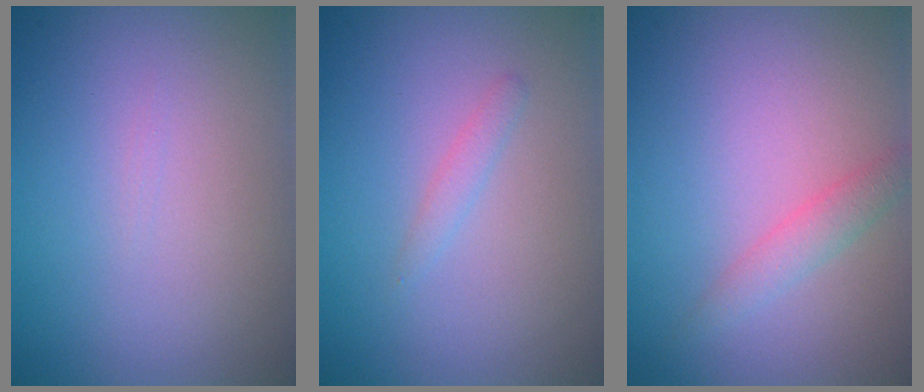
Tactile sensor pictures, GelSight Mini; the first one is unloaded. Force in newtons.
{"total": 0.9, "press": 0.9, "slide": 0.0}
{"total": 1.7, "press": 1.7, "slide": 0.1}